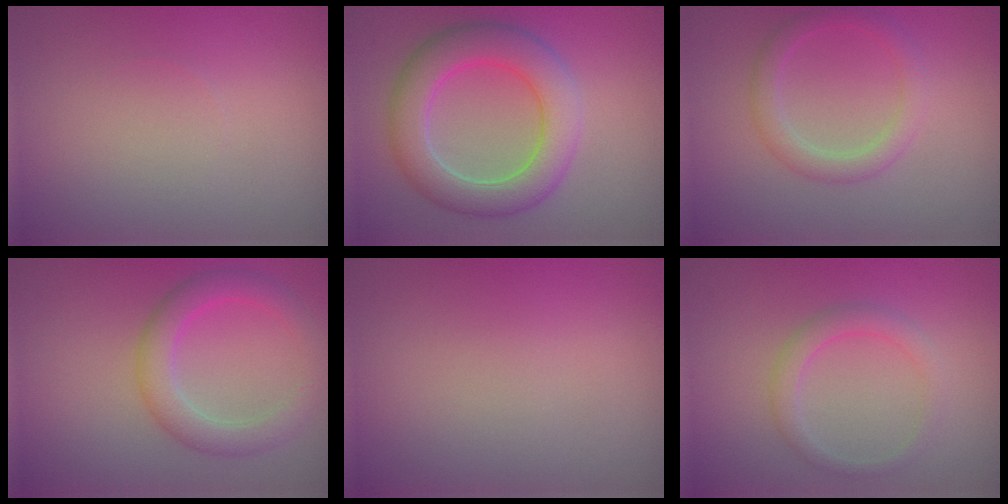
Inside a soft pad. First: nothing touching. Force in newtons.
{"total": 6.4, "press": 6.4, "slide": 0.2}
{"total": 2.4, "press": 2.4, "slide": 0.1}
{"total": 3.6, "press": 3.6, "slide": 0.0}
{"total": 0.0}
{"total": 2.1, "press": 2.1, "slide": 0.1}